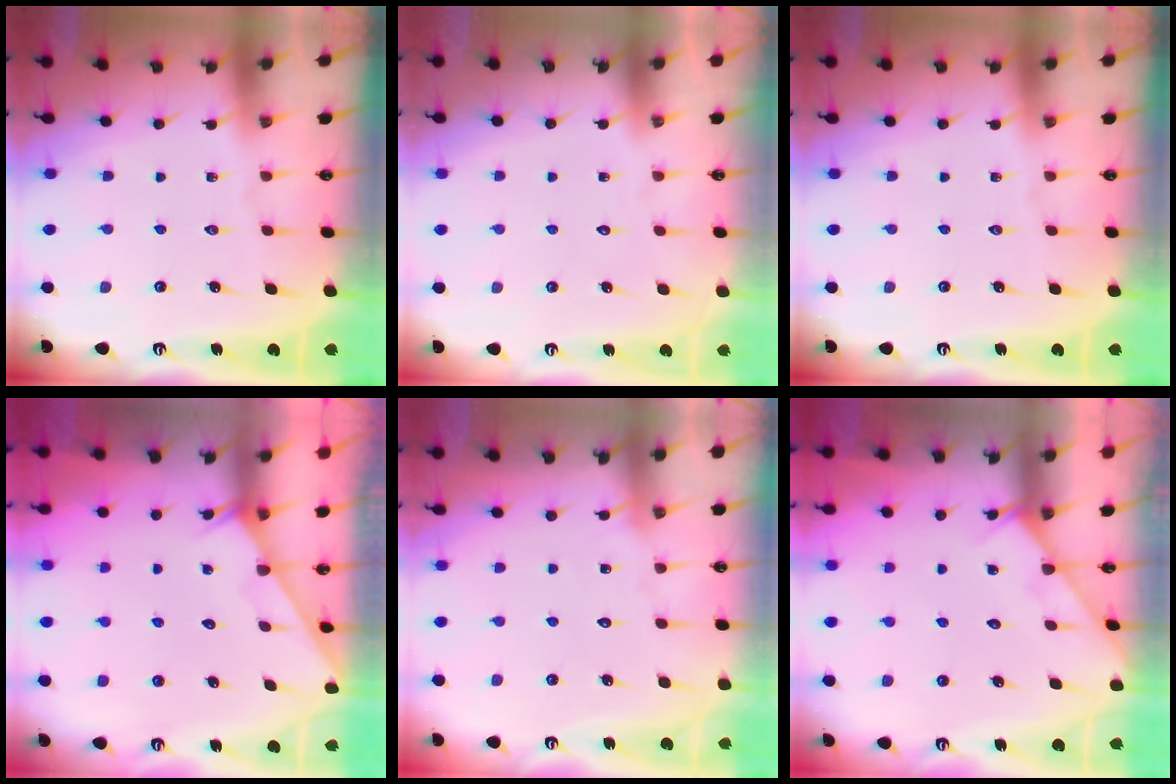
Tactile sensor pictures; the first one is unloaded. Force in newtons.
{"total": 1.7, "press": 1.7, "slide": 0.1}
{"total": 0.0}
{"total": 2.7, "press": 2.7, "slide": 0.2}
{"total": 5.9, "press": 5.9, "slide": 0.5}
{"total": 4.9, "press": 4.9, "slide": 0.6}